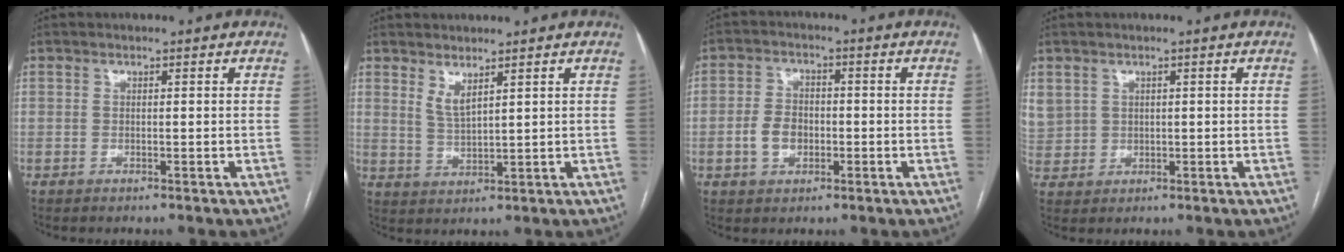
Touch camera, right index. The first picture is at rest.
{"total": 3.0, "force": [2.1, 0.4, 2.0], "torque": [-0.044, -0.014, 0.048]}
{"total": 4.9, "force": [-1.2, 3.4, 3.2], "torque": [-0.068, 0.011, -0.019]}
{"total": 6.1, "force": [2.1, 5.5, 1.6], "torque": [-0.060, 0.015, 0.058]}